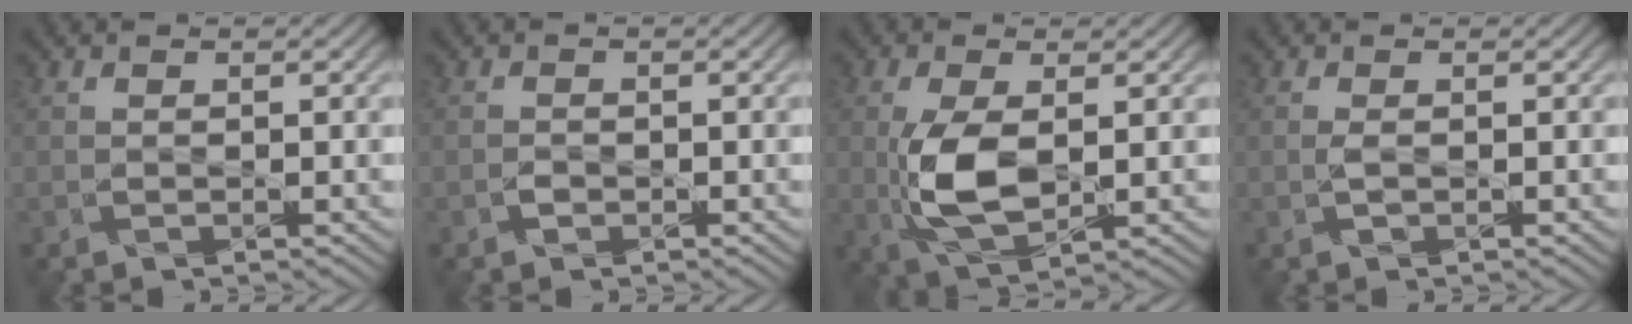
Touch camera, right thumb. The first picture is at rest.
{"total": 0.7, "force": [-0.5, 0.5, 0.0], "torque": [-0.001, 0.000, -0.014]}
{"total": 6.8, "force": [-0.2, 3.0, 6.0], "torque": [-0.140, -0.003, -0.002]}
{"total": 0.7, "force": [-0.1, 0.1, 0.7], "torque": [-0.018, 0.001, -0.006]}